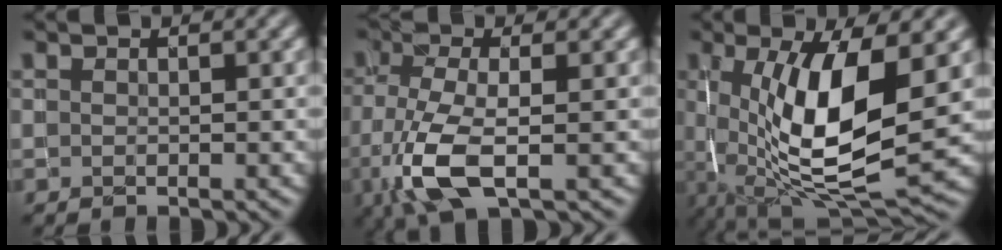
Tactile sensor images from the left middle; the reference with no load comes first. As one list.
[{"total": 5.9, "force": [-2.3, 2.0, 5.0], "torque": [-0.120, -0.006, -0.047]}, {"total": 11.4, "force": [0.2, 3.9, 10.7], "torque": [-0.190, -0.015, 0.009]}]